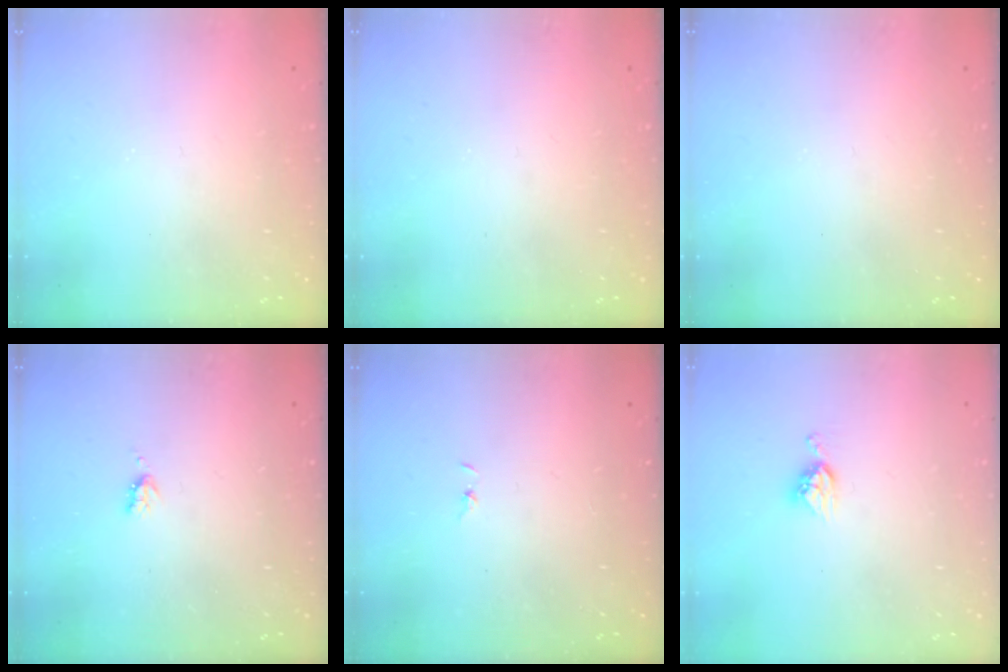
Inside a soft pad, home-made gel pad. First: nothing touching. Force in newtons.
{"total": 0.0}
{"total": 0.0}
{"total": 3.3, "press": 3.3, "slide": 0.6}
{"total": 0.7, "press": 0.7, "slide": 0.1}
{"total": 6.5, "press": 6.5, "slide": 0.4}